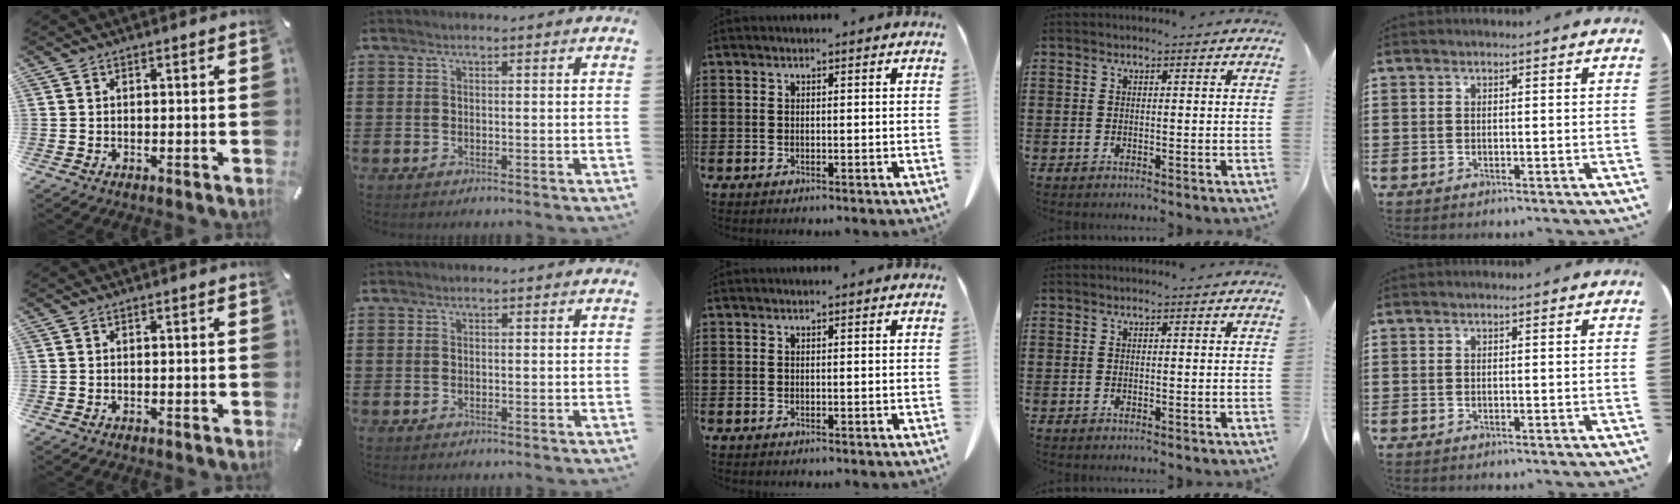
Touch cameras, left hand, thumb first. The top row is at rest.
{}